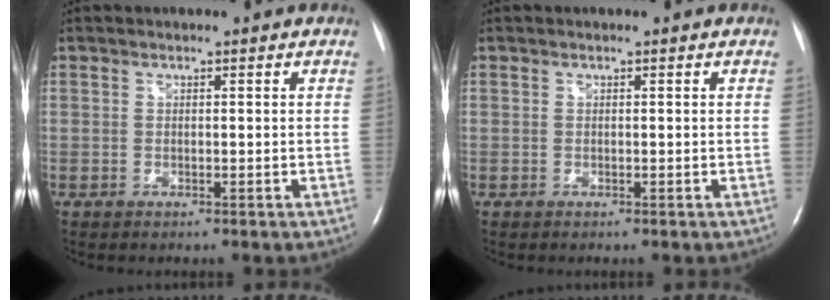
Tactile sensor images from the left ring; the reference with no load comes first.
{"total": 0.0}